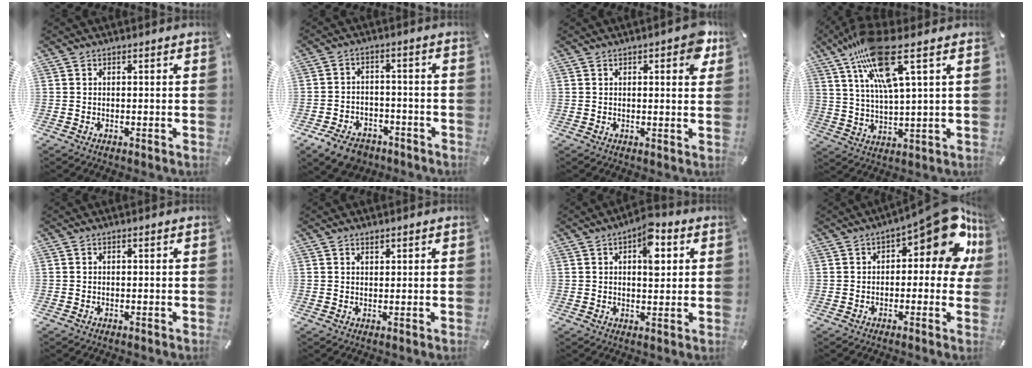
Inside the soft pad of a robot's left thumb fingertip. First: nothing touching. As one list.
[{"total": 7.2, "force": [-5.2, 4.1, 2.7], "torque": [-0.050, 0.031, -0.097]}, {"total": 4.8, "force": [2.2, 2.1, 3.8], "torque": [-0.048, -0.004, 0.031]}, {"total": 15.4, "force": [8.6, 3.5, 12.4], "torque": [-0.257, -0.026, 0.144]}, {"total": 0.0}, {"total": 1.1, "force": [0.9, 0.6, 0.3], "torque": [-0.006, -0.002, 0.018]}, {"total": 10.1, "force": [3.7, 5.6, 7.5], "torque": [-0.087, -0.015, 0.057]}, {"total": 14.3, "force": [6.0, 5.9, 11.5], "torque": [-0.141, -0.048, 0.097]}]